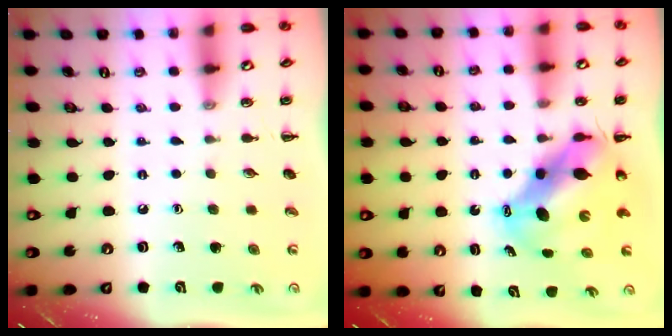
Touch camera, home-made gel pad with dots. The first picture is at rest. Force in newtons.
{"total": 10.2, "press": 9.8, "slide": 2.8}